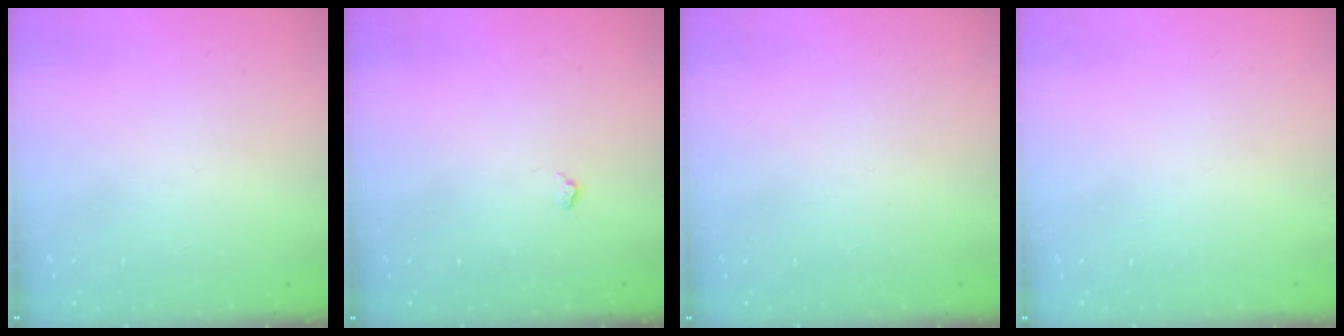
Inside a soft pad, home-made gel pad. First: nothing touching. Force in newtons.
{"total": 3.6, "press": 3.5, "slide": 0.6}
{"total": 0.0}
{"total": 0.0}